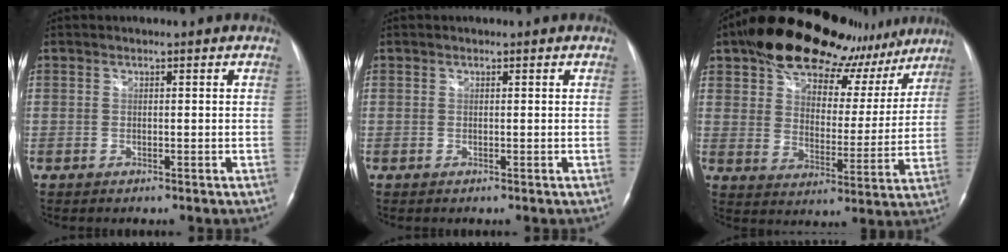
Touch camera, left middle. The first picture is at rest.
{"total": 0.0}
{"total": 21.8, "force": [16.9, 10.0, 9.5], "torque": [-0.149, 0.024, 0.232]}